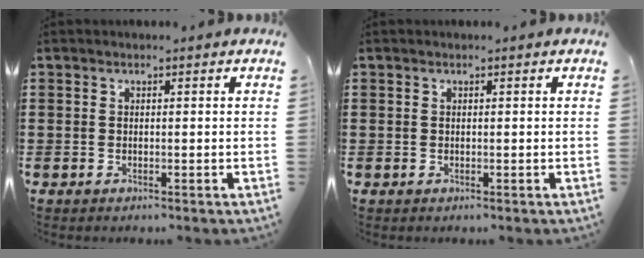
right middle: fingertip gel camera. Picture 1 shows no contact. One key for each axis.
{"total": 0.0}